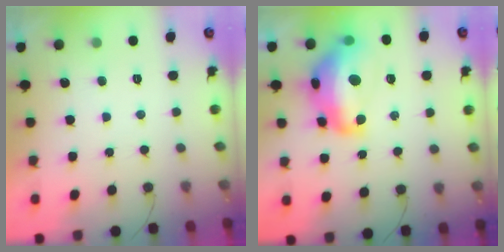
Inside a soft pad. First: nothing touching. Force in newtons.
{"total": 17.5, "press": 17.5, "slide": 1.4}